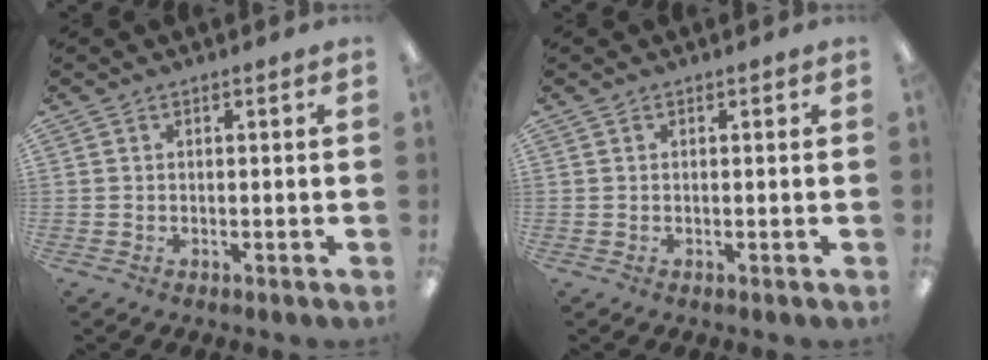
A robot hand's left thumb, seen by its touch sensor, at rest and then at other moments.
{"total": 0.0}